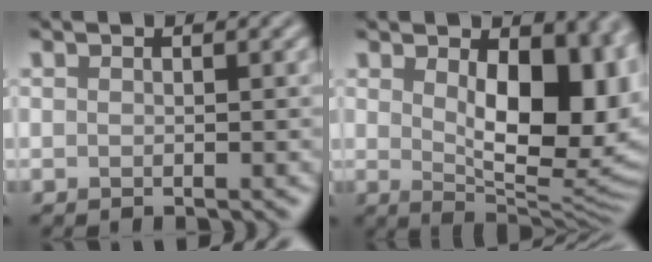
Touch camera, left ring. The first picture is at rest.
{"total": 11.1, "force": [1.8, 5.8, 9.3], "torque": [-0.111, -0.008, 0.032]}